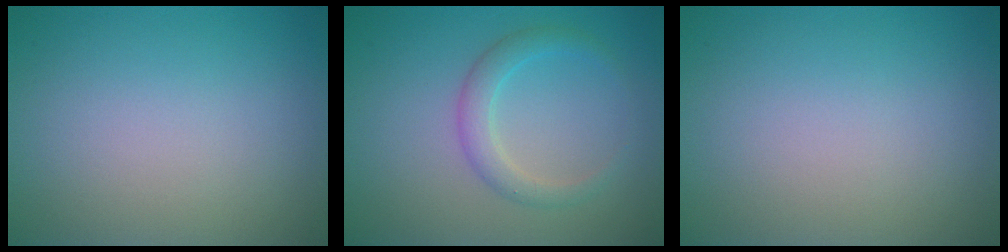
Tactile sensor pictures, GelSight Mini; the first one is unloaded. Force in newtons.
{"total": 2.3, "press": 2.3, "slide": 0.1}
{"total": 0.0}